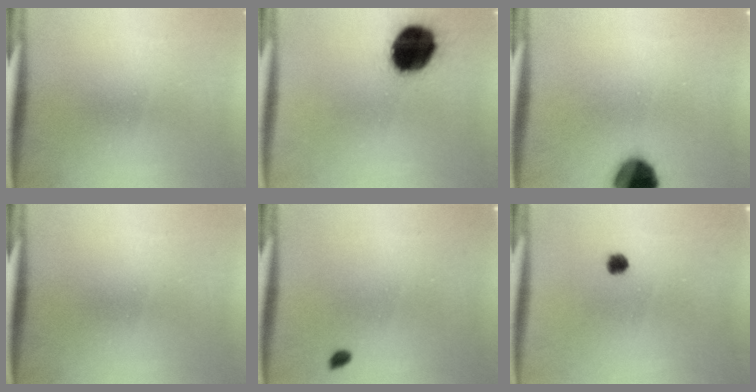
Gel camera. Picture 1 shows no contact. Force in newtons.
{"total": 16.1}
{"total": 12.5}
{"total": 0.0}
{"total": 0.9}
{"total": 1.7}